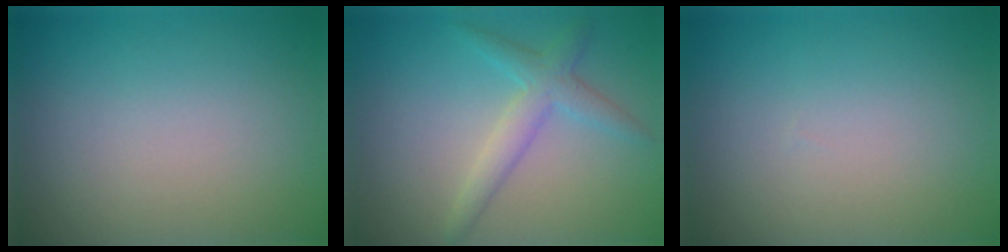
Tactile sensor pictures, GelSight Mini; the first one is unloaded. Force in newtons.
{"total": 2.9, "press": 2.9, "slide": 0.1}
{"total": 0.0}